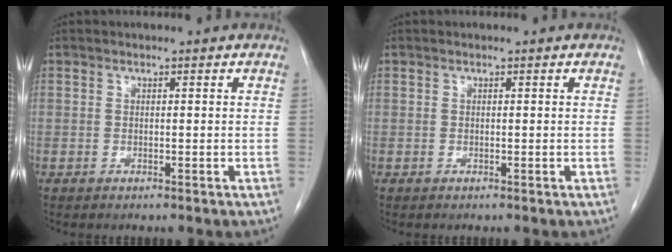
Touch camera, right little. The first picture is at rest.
{"total": 0.0}